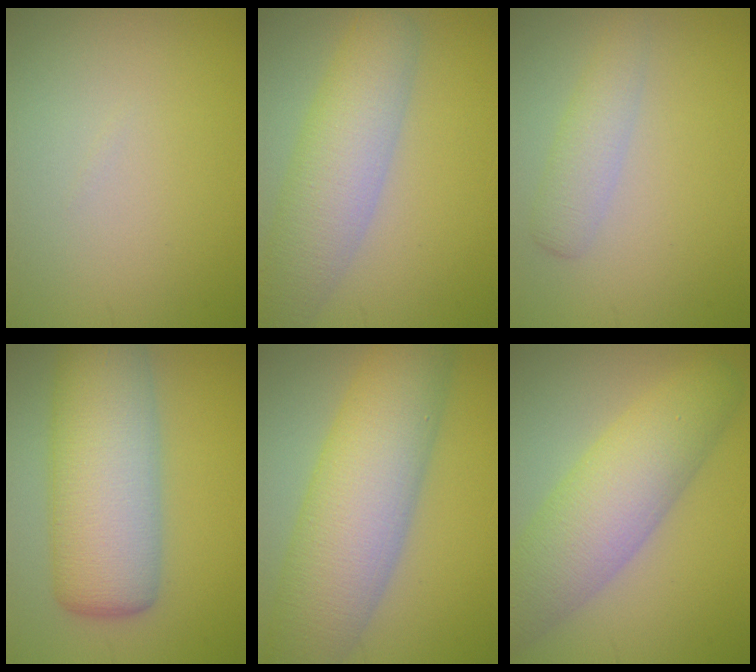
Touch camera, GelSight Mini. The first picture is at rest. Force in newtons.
{"total": 6.4, "press": 6.4, "slide": 0.4}
{"total": 2.5, "press": 2.5, "slide": 0.0}
{"total": 10.6, "press": 10.6, "slide": 0.6}
{"total": 10.5, "press": 10.4, "slide": 0.5}
{"total": 7.7, "press": 7.7, "slide": 0.3}